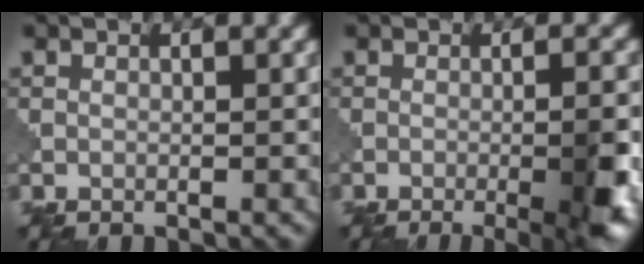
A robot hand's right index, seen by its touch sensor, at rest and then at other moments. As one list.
[{"total": 6.8, "force": [-2.3, 1.9, 6.1], "torque": [-0.077, -0.003, -0.024]}]